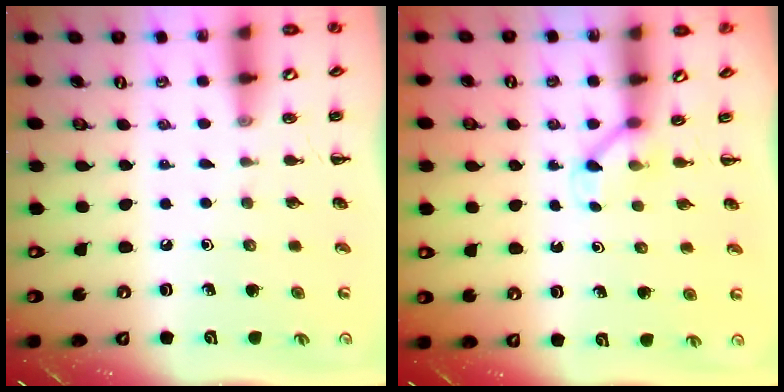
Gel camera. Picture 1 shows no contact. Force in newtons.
{"total": 2.8, "press": 2.7, "slide": 0.9}